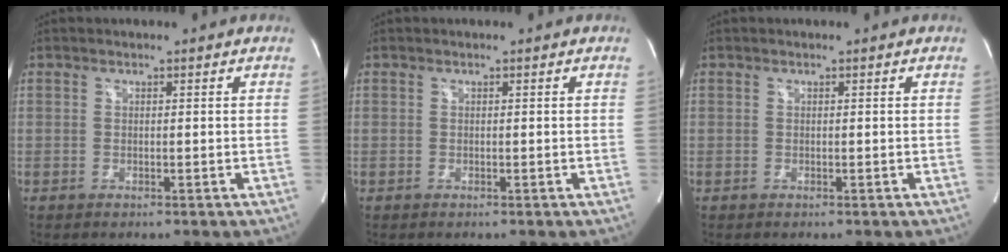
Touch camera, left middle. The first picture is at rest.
{"total": 0.0}
{"total": 0.0}